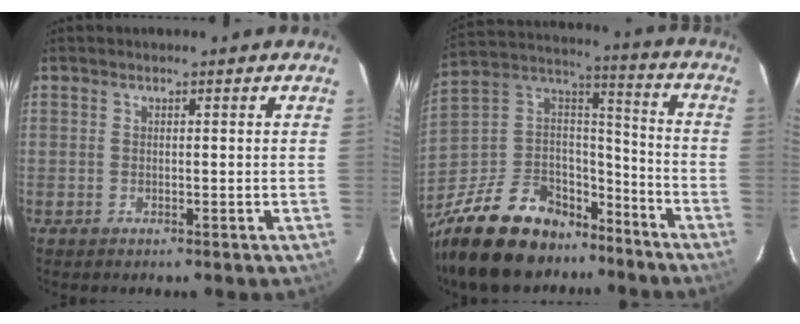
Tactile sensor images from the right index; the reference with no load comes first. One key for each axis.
{"total": 24.7, "fx": -17.2, "fy": 13.7, "fz": 11.2, "tx": -0.260, "ty": 0.046, "tz": -0.271}